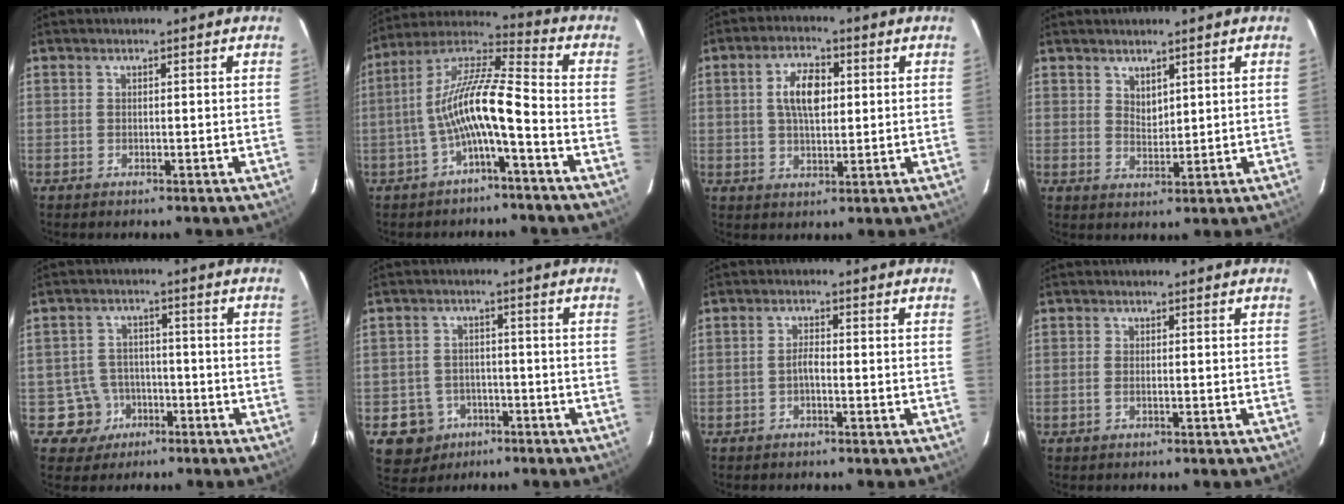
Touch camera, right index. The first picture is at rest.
{"total": 12.0, "force": [-3.7, 1.7, 11.3], "torque": [-0.230, 0.017, -0.071]}
{"total": 7.2, "force": [1.4, 3.6, 6.1], "torque": [-0.111, 0.012, 0.027]}
{"total": 2.8, "force": [2.1, 1.4, 1.2], "torque": [-0.016, -0.002, 0.039]}
{"total": 6.1, "force": [-3.0, 5.3, 0.1], "torque": [-0.018, 0.024, -0.042]}
{"total": 7.3, "force": [-3.7, 6.2, 0.9], "torque": [-0.037, 0.024, -0.049]}
{"total": 1.6, "force": [-0.8, 0.4, 1.3], "torque": [-0.025, 0.006, -0.016]}
{"total": 1.0, "force": [-0.3, 0.5, 0.8], "torque": [-0.019, 0.000, -0.007]}